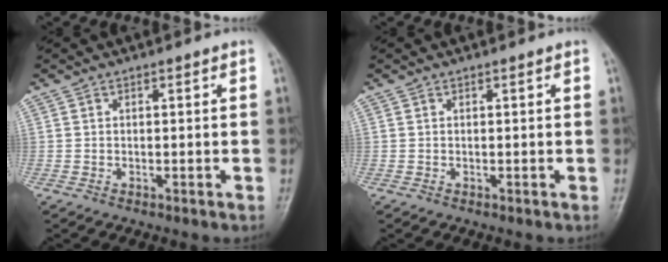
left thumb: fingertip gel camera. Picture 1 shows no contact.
{"total": 0.0}